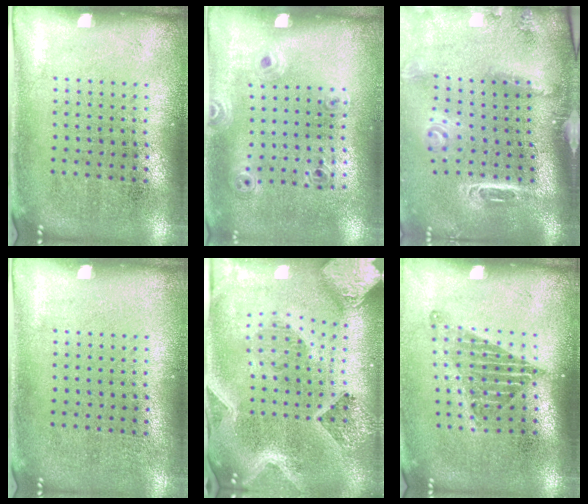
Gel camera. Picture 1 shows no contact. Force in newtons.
{"total": 1.1, "press": 1.0, "slide": 0.5}
{"total": 3.1, "press": 2.1, "slide": 2.3}
{"total": 0.0}
{"total": 4.3, "press": 3.3, "slide": 2.7}
{"total": 1.5, "press": 1.2, "slide": 0.9}